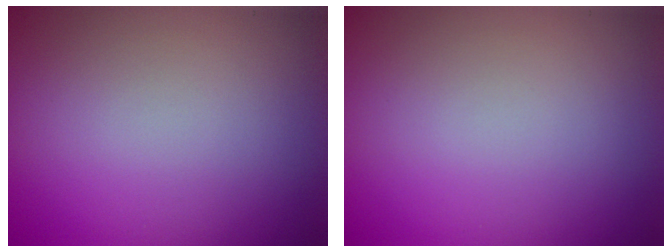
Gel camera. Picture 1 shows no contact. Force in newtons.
{"total": 0.0}